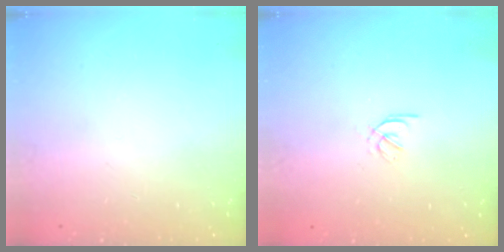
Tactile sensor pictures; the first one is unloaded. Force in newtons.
{"total": 1.5, "press": 1.4, "slide": 0.5}